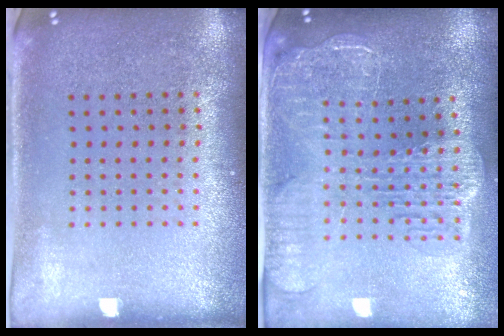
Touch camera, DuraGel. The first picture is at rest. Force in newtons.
{"total": 2.7, "press": 2.3, "slide": 1.4}